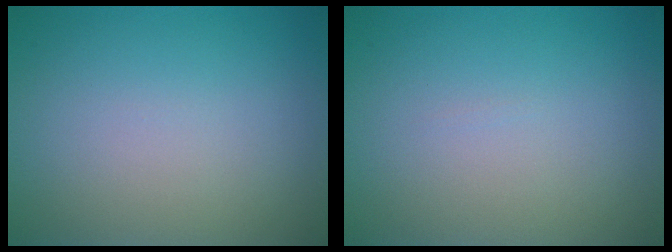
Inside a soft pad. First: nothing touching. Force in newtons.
{"total": 0.0}